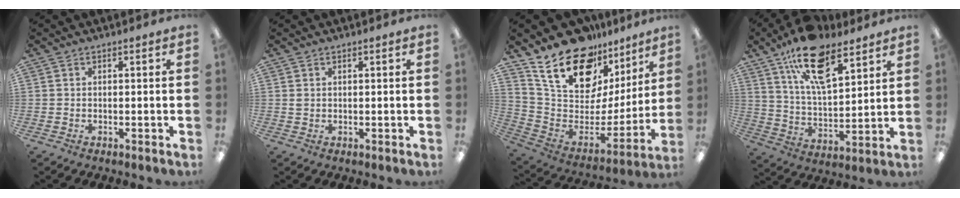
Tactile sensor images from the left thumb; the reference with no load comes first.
{"total": 0.9, "force": [0.5, 0.6, 0.4], "torque": [-0.010, 0.002, 0.009]}
{"total": 22.8, "force": [15.7, 11.9, 11.5], "torque": [-0.196, -0.110, 0.283]}
{"total": 17.9, "force": [11.4, 7.9, 11.4], "torque": [-0.192, -0.047, 0.197]}